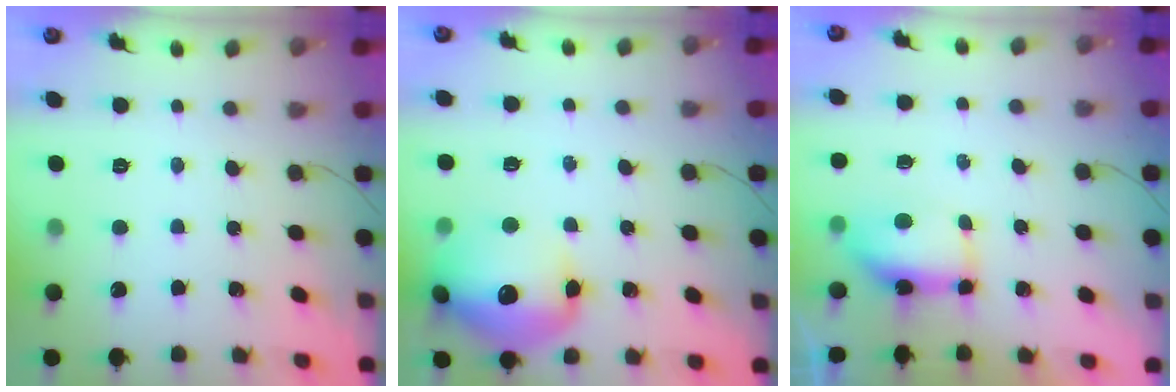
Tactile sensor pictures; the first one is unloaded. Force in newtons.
{"total": 16.2, "press": 16.0, "slide": 2.4}
{"total": 6.8, "press": 6.8, "slide": 0.6}